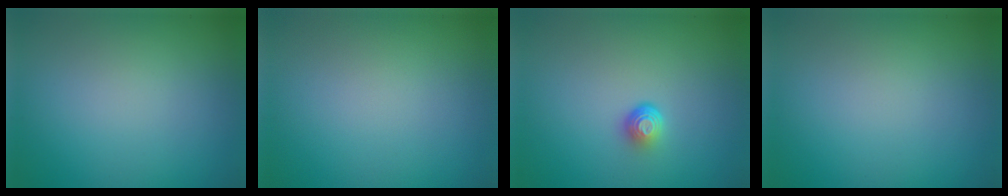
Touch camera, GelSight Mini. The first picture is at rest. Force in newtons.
{"total": 0.0}
{"total": 1.7, "press": 1.0, "slide": 1.4}
{"total": 0.0}